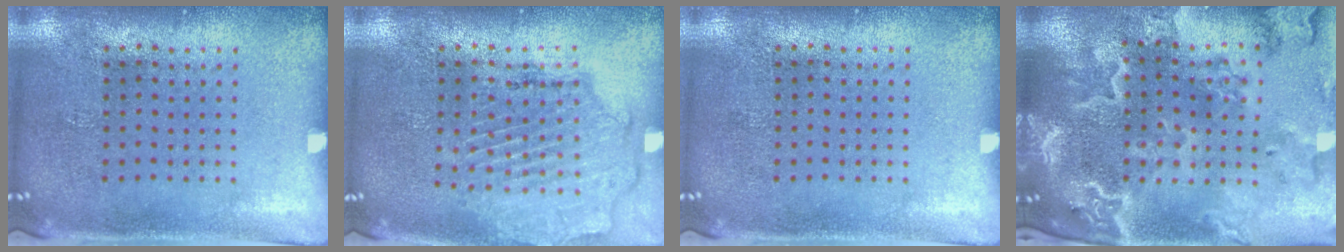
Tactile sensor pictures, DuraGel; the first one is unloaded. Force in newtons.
{"total": 1.6, "press": 1.6, "slide": 0.4}
{"total": 0.0}
{"total": 4.0, "press": 3.4, "slide": 2.2}